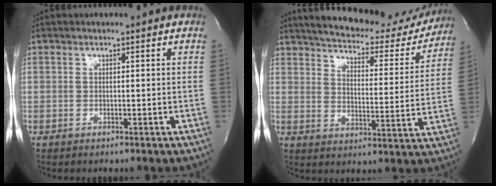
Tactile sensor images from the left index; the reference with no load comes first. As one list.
[{"total": 22.2, "force": [20.0, 6.0, 7.4], "torque": [-0.112, -0.028, 0.251]}]